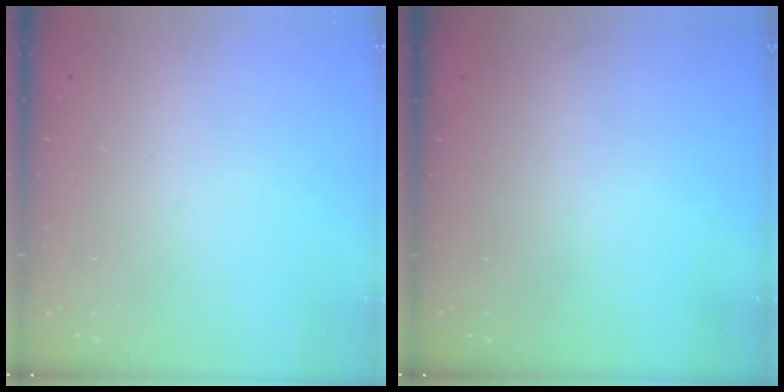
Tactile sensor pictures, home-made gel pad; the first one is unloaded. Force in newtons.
{"total": 0.0}